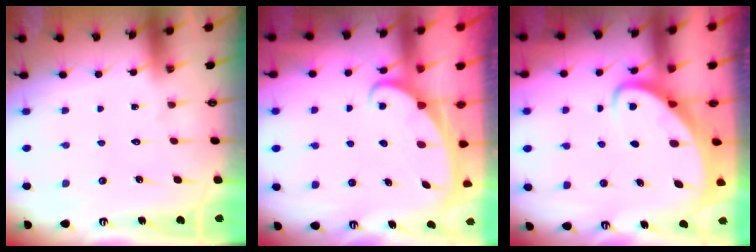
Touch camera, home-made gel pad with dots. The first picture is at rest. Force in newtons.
{"total": 2.4, "press": 2.4, "slide": 0.4}
{"total": 3.3, "press": 3.3, "slide": 0.4}